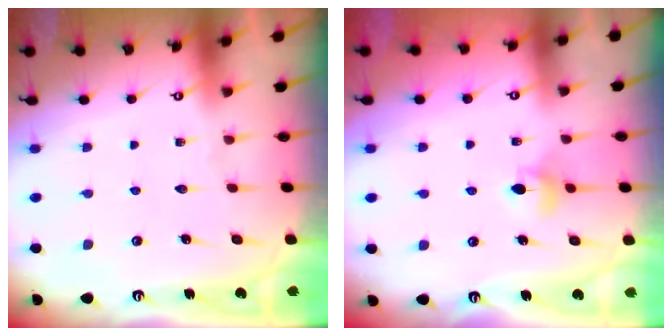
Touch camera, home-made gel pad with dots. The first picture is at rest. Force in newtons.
{"total": 5.0, "press": 4.9, "slide": 0.5}